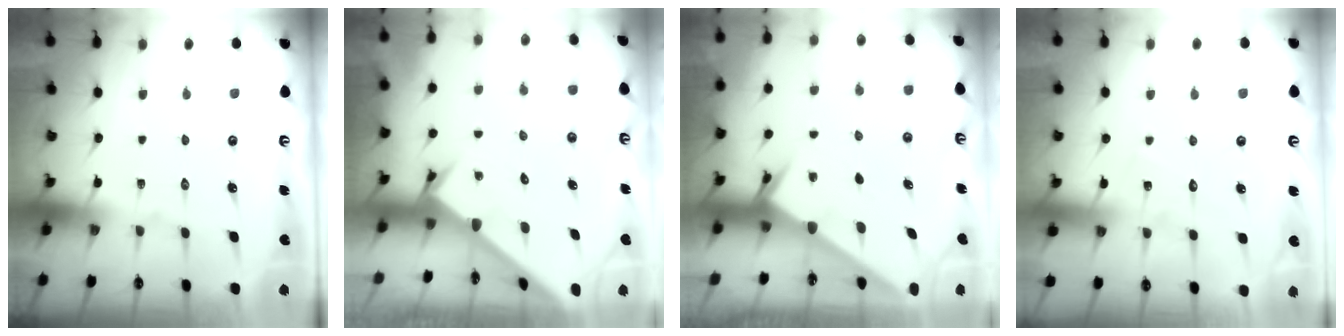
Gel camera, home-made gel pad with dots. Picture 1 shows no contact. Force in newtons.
{"total": 2.6, "press": 2.6, "slide": 0.3}
{"total": 2.5, "press": 2.5, "slide": 0.2}
{"total": 4.7, "press": 4.7, "slide": 0.4}